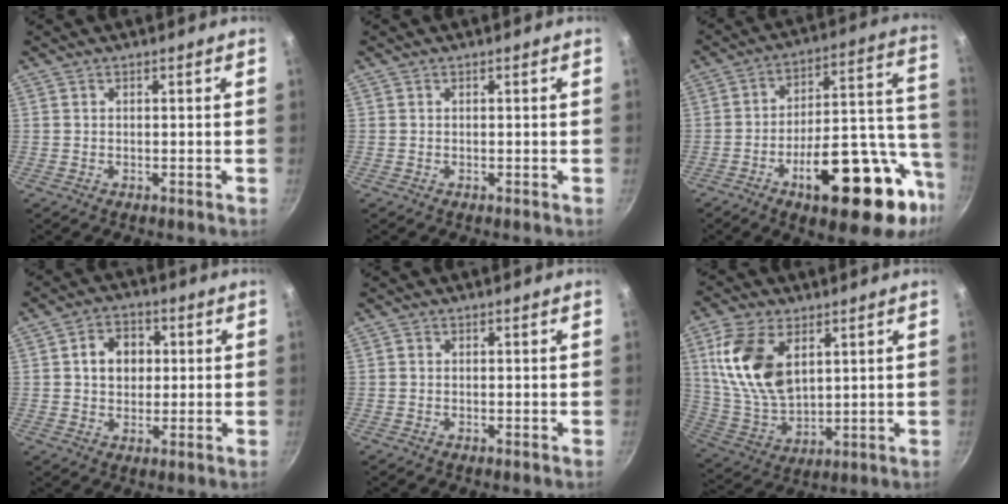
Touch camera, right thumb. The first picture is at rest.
{"total": 0.0}
{"total": 25.1, "force": [-9.7, 10.3, 20.7], "torque": [-0.243, 0.052, -0.136]}
{"total": 7.2, "force": [1.1, 5.8, 4.2], "torque": [-0.039, 0.009, 0.011]}
{"total": 0.7, "force": [-0.1, 0.6, 0.3], "torque": [-0.005, 0.003, -0.004]}
{"total": 15.8, "force": [5.3, 9.2, 11.6], "torque": [-0.211, -0.021, 0.117]}